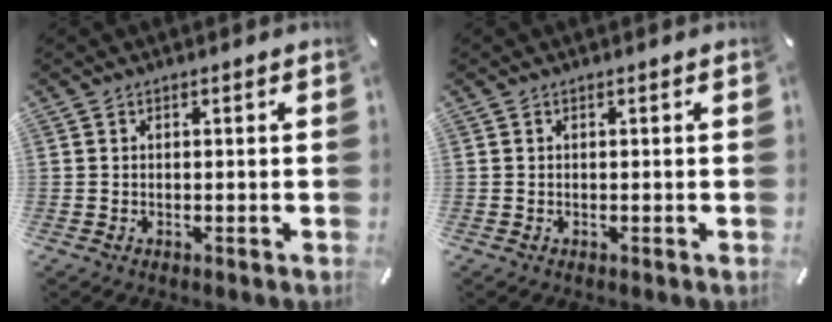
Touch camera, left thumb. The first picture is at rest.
{"total": 0.0}